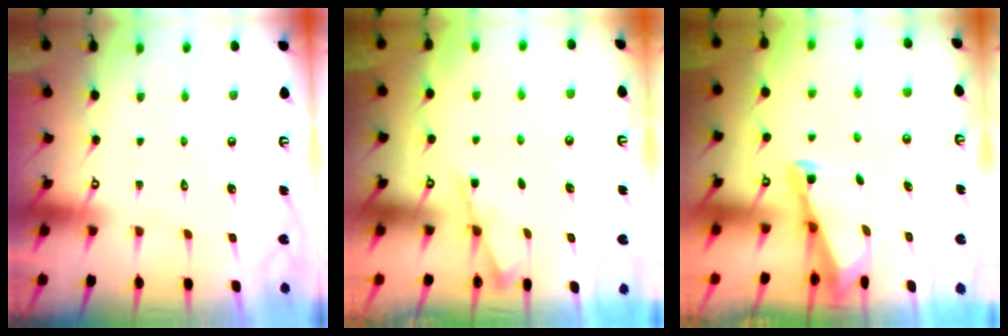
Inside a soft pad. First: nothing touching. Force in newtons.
{"total": 3.1, "press": 3.1, "slide": 0.4}
{"total": 2.8, "press": 2.8, "slide": 0.3}